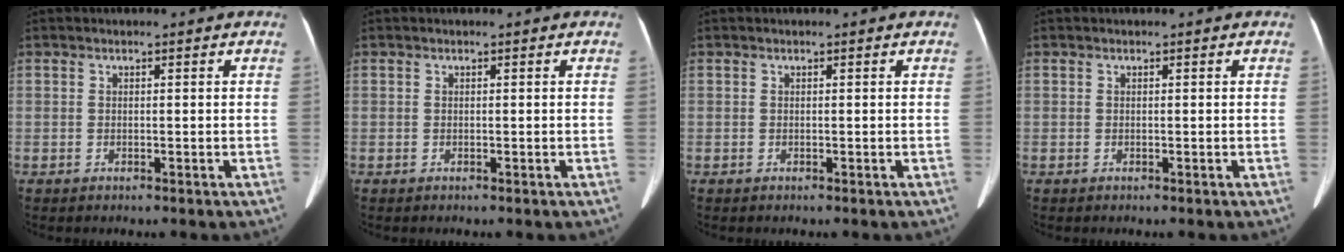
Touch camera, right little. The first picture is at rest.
{"total": 0.0}
{"total": 0.0}
{"total": 0.0}